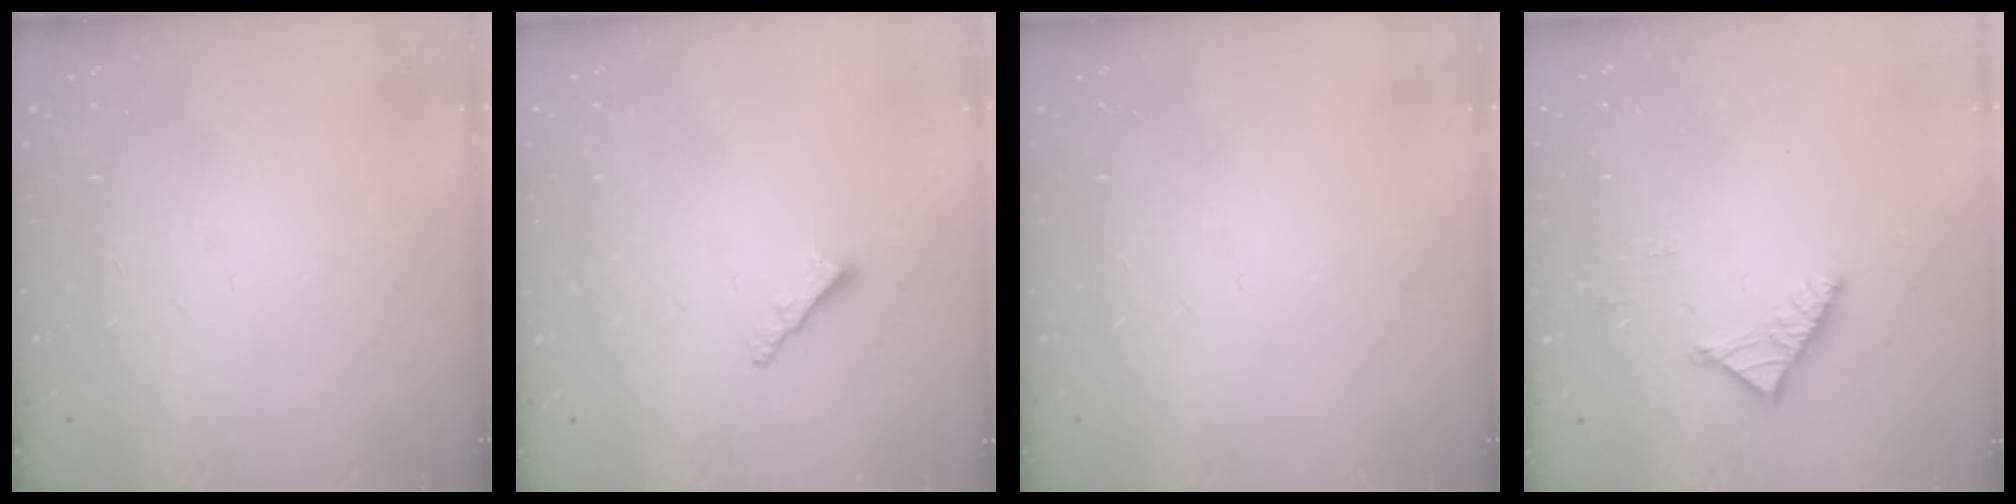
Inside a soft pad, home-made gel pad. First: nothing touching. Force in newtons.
{"total": 2.1, "press": 2.0, "slide": 0.5}
{"total": 0.0}
{"total": 3.4, "press": 3.3, "slide": 0.8}